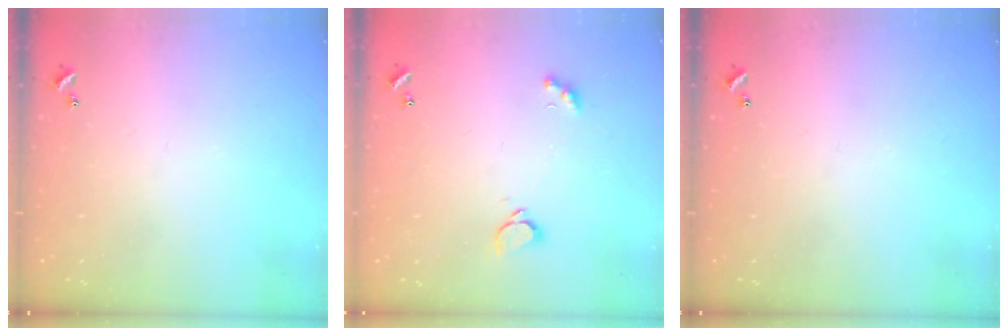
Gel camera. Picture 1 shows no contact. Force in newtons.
{"total": 1.8, "press": 1.6, "slide": 0.8}
{"total": 0.0}